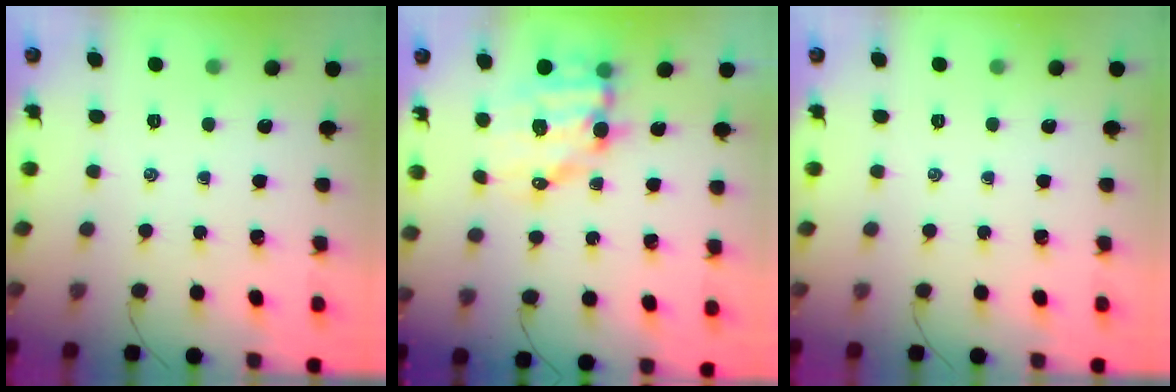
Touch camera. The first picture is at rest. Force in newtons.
{"total": 11.5, "press": 11.2, "slide": 2.5}
{"total": 0.0}